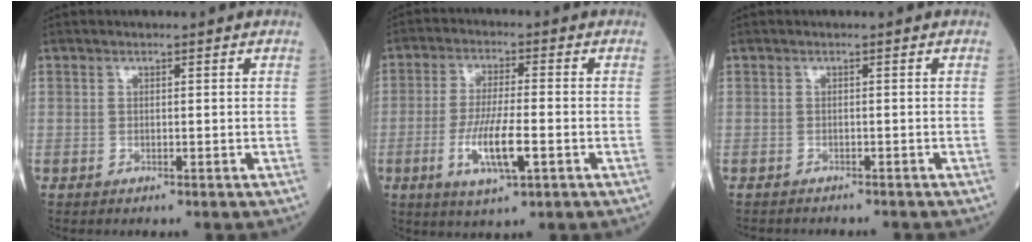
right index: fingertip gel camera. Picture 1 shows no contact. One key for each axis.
{"total": 8.4, "fx": -2.7, "fy": 1.2, "fz": 7.9, "tx": -0.153, "ty": -0.010, "tz": -0.049}
{"total": 4.7, "fx": -4.5, "fy": 1.0, "fz": 1.3, "tx": -0.015, "ty": -0.006, "tz": -0.060}